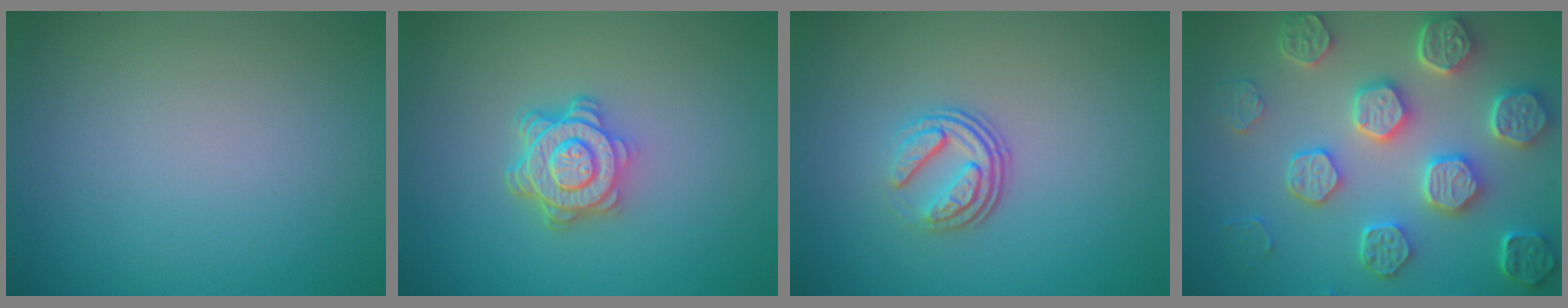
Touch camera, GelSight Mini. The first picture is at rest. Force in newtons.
{"total": 4.6, "press": 3.4, "slide": 3.1}
{"total": 3.7, "press": 2.5, "slide": 2.7}
{"total": 7.6, "press": 6.3, "slide": 4.3}